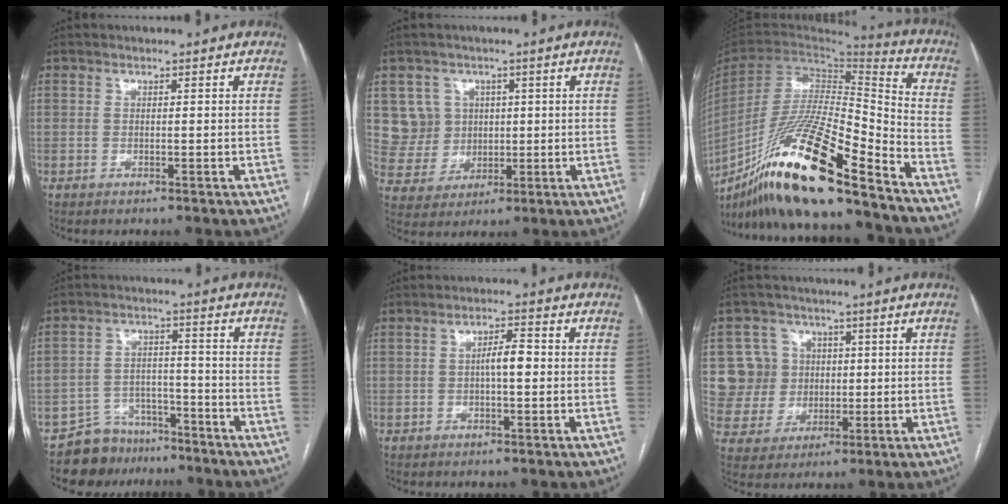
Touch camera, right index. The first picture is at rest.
{"total": 6.9, "force": [2.2, 6.5, 0.6], "torque": [-0.014, 0.023, 0.052]}
{"total": 24.6, "force": [-17.6, 1.7, 17.1], "torque": [-0.324, -0.041, -0.322]}
{"total": 7.4, "force": [-6.2, 4.0, -0.3], "torque": [0.011, 0.027, -0.105]}
{"total": 3.6, "force": [-0.2, 0.8, 3.5], "torque": [-0.058, 0.009, -0.003]}
{"total": 8.8, "force": [1.6, 8.6, 1.1], "torque": [-0.026, 0.026, 0.038]}